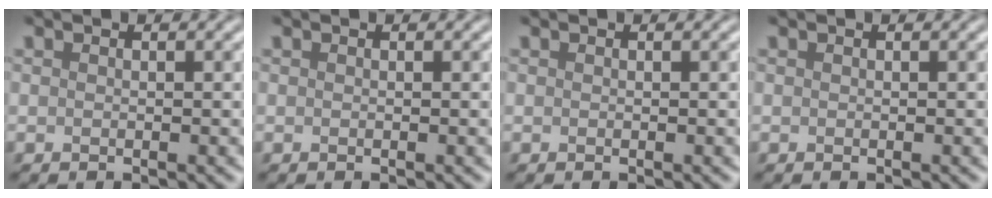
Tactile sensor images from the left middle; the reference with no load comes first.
{"total": 0.0}
{"total": 0.0}
{"total": 0.0}